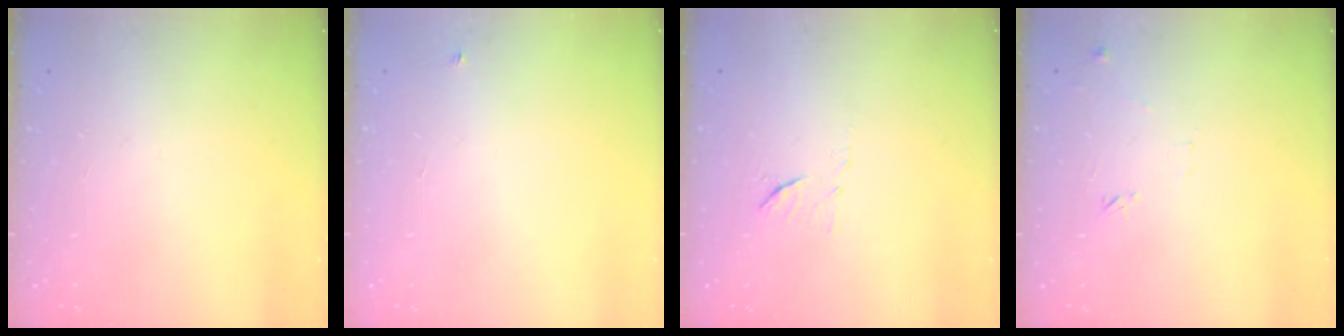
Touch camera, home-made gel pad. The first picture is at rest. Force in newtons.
{"total": 2.7, "press": 2.7, "slide": 0.4}
{"total": 6.0, "press": 6.0, "slide": 0.6}
{"total": 9.4, "press": 9.4, "slide": 0.6}